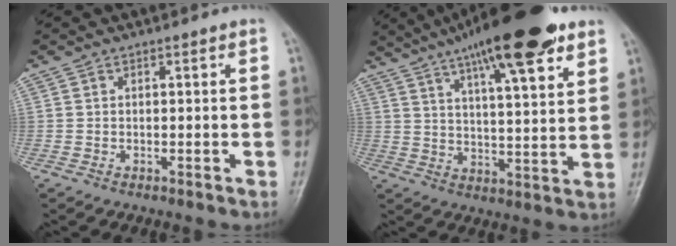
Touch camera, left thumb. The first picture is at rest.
{"total": 20.5, "force": [12.6, 5.1, 15.3], "torque": [-0.226, -0.030, 0.196]}